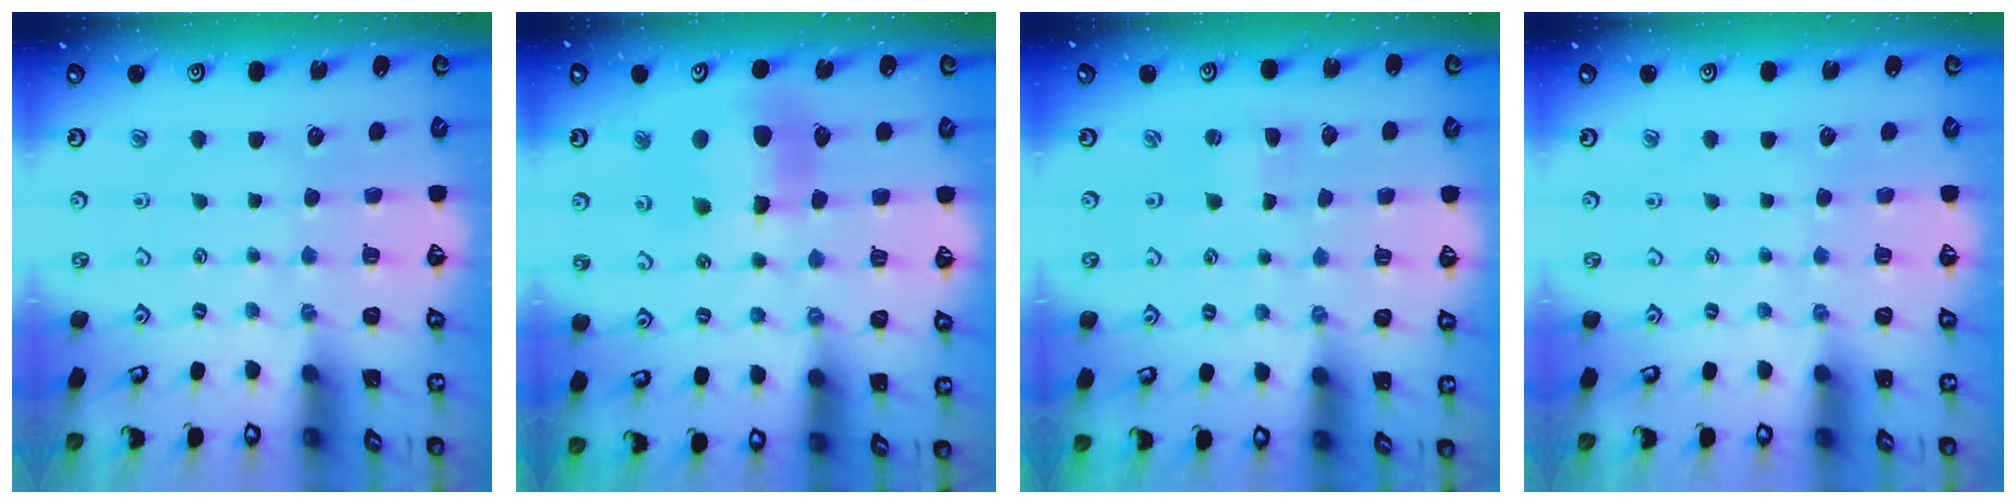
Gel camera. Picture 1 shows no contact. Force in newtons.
{"total": 11.1, "press": 11.0, "slide": 1.6}
{"total": 1.3, "press": 1.3, "slide": 0.2}
{"total": 0.0}